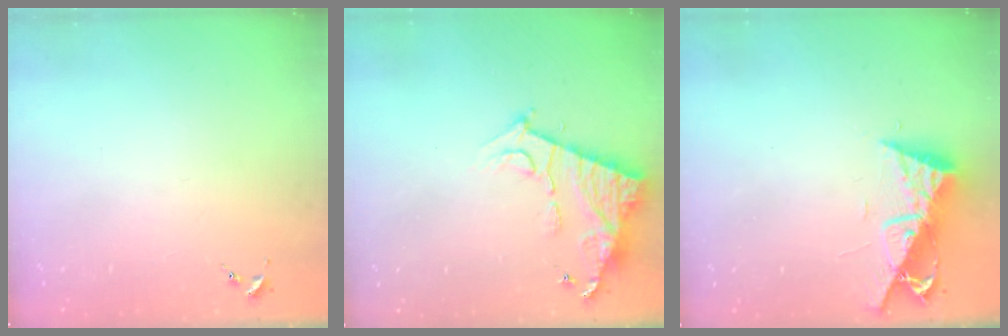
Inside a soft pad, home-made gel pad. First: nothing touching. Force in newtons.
{"total": 11.7, "press": 11.6, "slide": 0.8}
{"total": 9.7, "press": 9.7, "slide": 0.7}